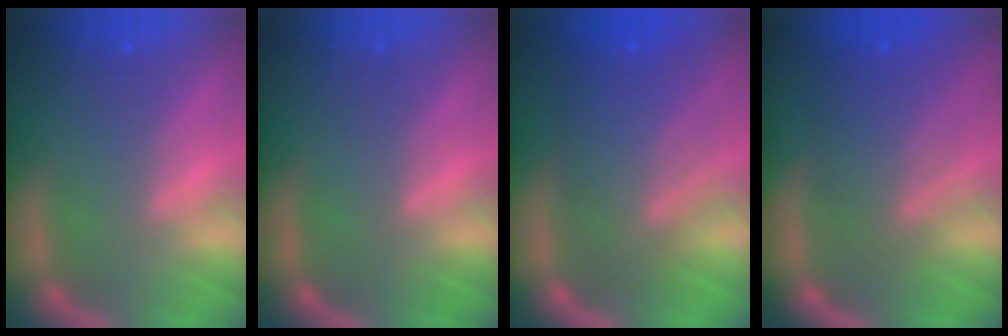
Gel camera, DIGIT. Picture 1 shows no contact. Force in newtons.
{"total": 0.0}
{"total": 8.5}
{"total": 7.1}